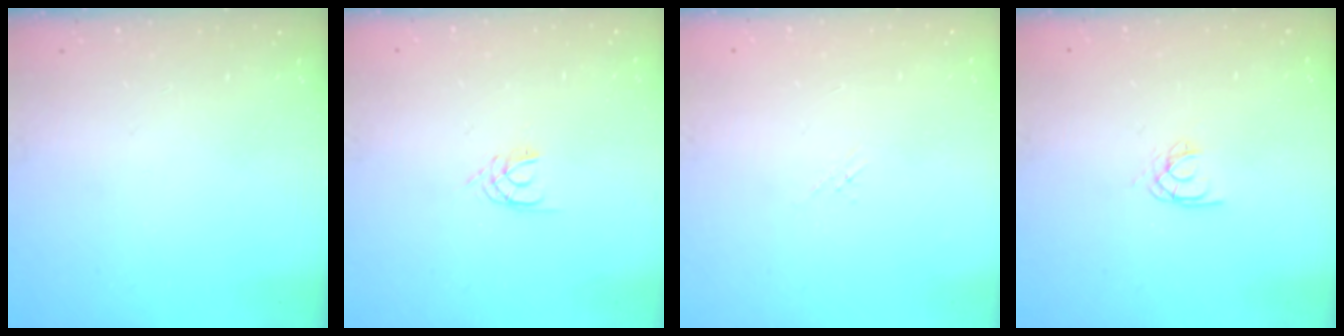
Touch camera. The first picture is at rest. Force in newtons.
{"total": 2.4, "press": 2.4, "slide": 0.3}
{"total": 0.5, "press": 0.5, "slide": 0.2}
{"total": 2.5, "press": 2.5, "slide": 0.1}